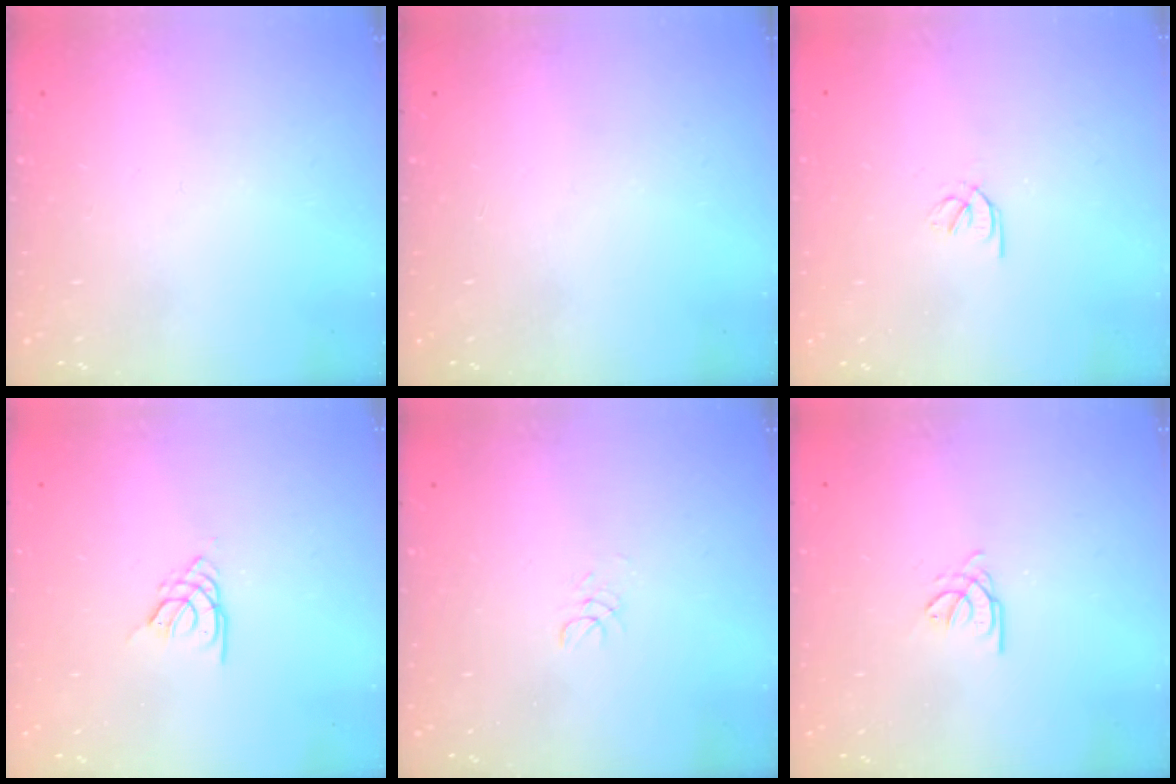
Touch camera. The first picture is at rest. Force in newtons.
{"total": 0.0}
{"total": 1.9, "press": 1.9, "slide": 0.3}
{"total": 3.2, "press": 3.1, "slide": 0.7}
{"total": 1.7, "press": 1.7, "slide": 0.2}
{"total": 2.4, "press": 2.4, "slide": 0.1}